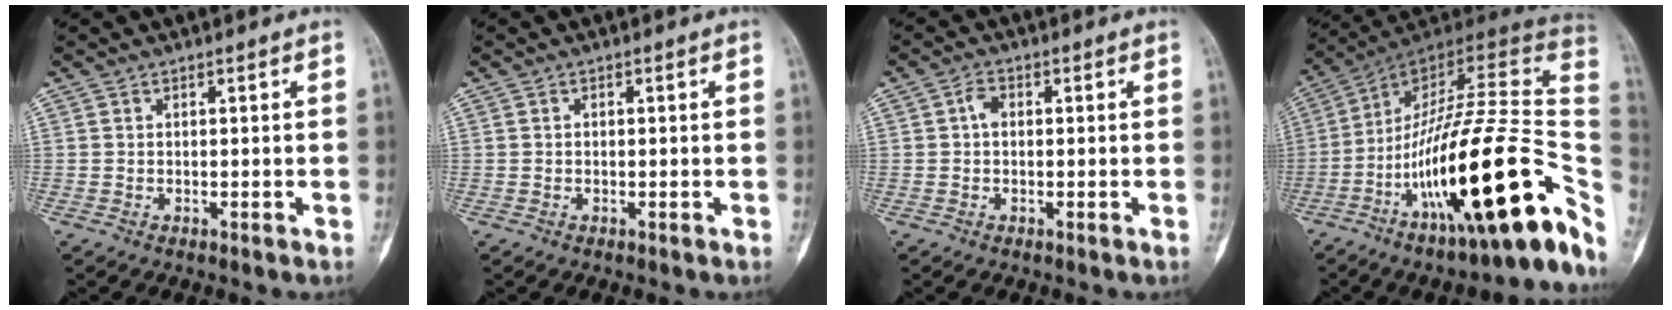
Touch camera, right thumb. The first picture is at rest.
{"total": 0.0}
{"total": 2.2, "force": [0.1, 1.5, 1.7], "torque": [-0.026, 0.007, -0.003]}
{"total": 32.9, "force": [-10.4, 7.7, 30.2], "torque": [-0.404, 0.051, -0.169]}